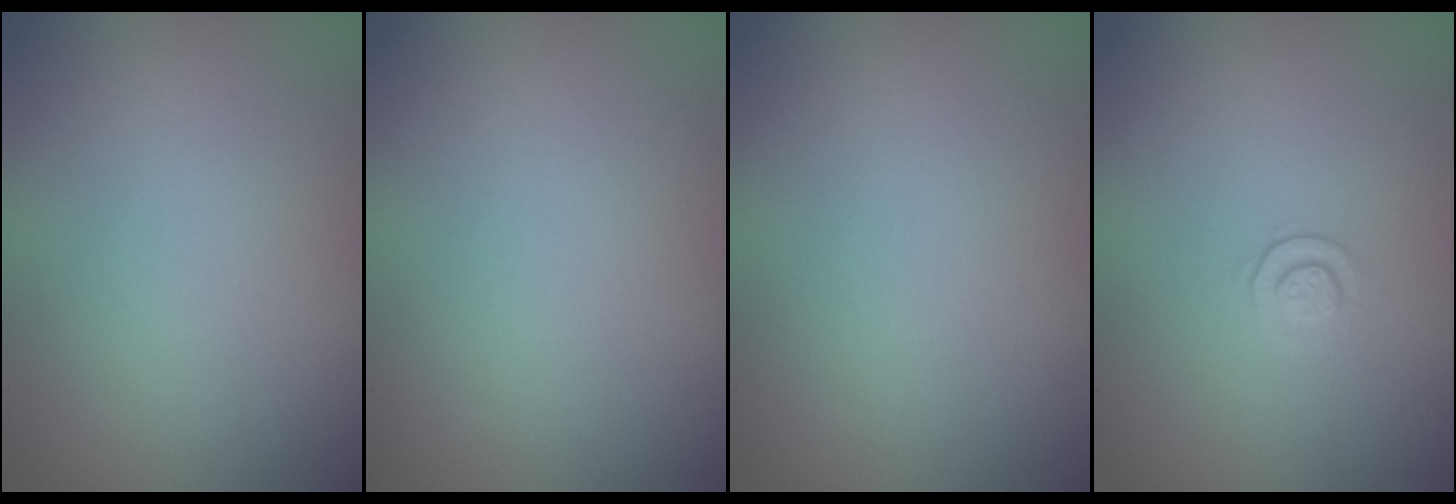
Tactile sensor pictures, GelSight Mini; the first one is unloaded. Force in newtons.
{"total": 0.0}
{"total": 0.0}
{"total": 1.1, "press": 0.7, "slide": 0.9}